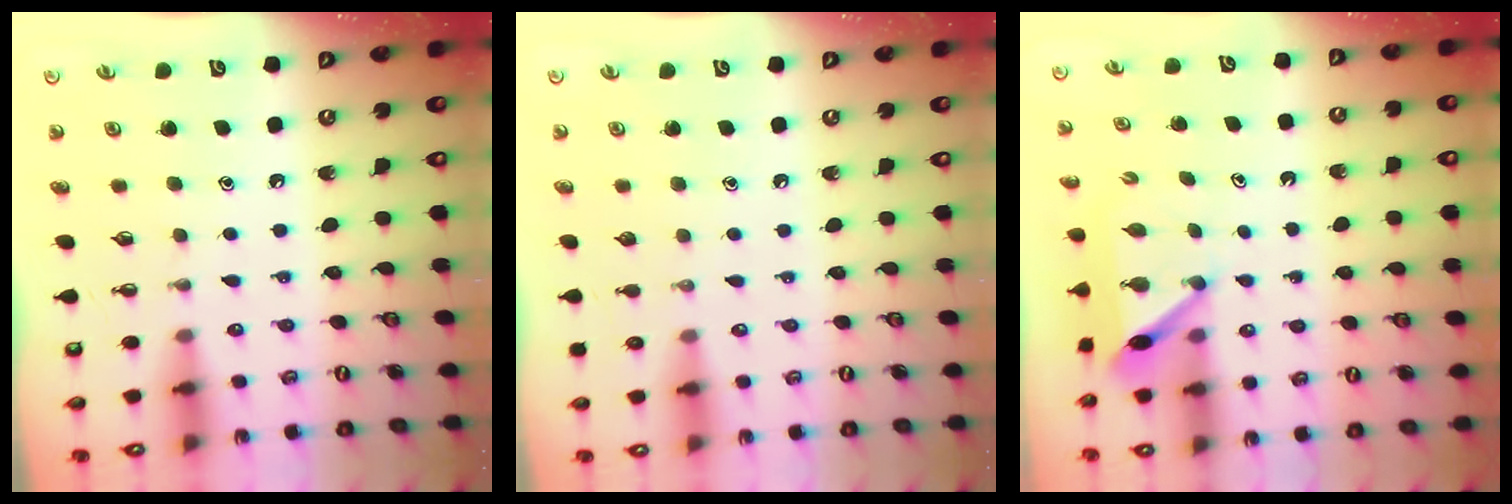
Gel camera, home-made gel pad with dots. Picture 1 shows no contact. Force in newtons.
{"total": 0.0}
{"total": 6.1, "press": 6.1, "slide": 0.2}